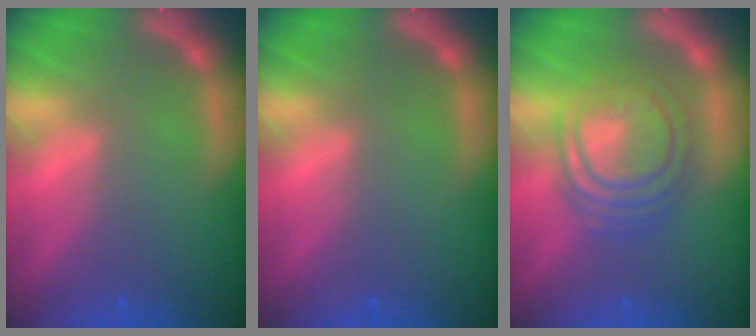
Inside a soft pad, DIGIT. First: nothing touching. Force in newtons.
{"total": 0.0}
{"total": 8.1}